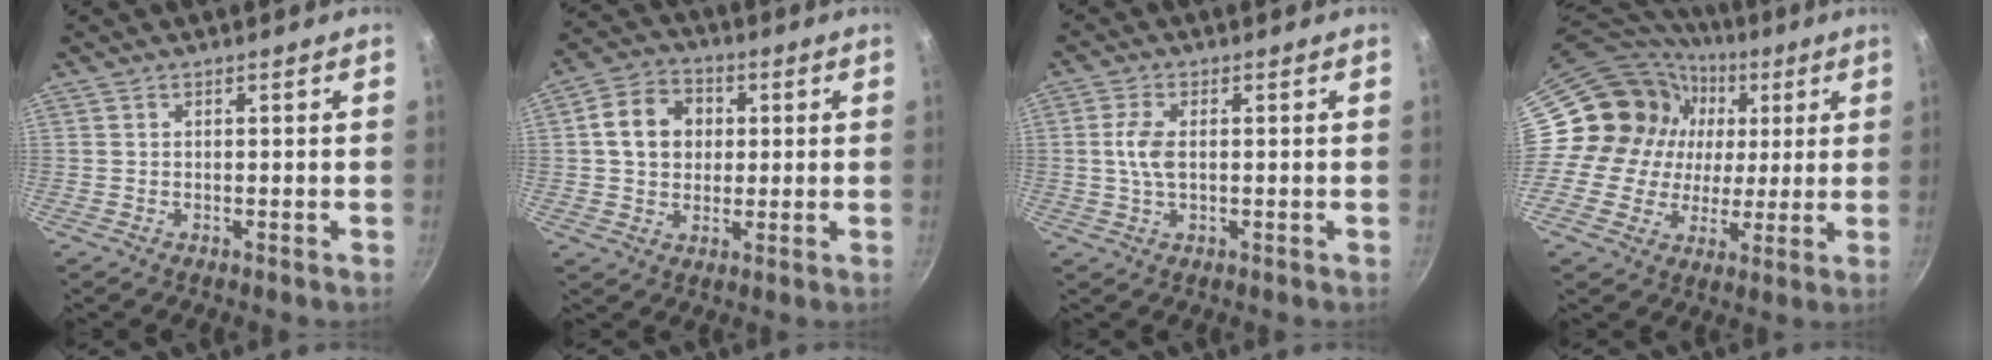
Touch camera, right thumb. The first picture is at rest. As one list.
[{"total": 10.2, "force": [1.7, 8.3, 5.7], "torque": [-0.076, 0.013, 0.018]}, {"total": 4.9, "force": [0.3, 2.6, 4.2], "torque": [-0.088, 0.005, 0.004]}, {"total": 19.8, "force": [3.7, 17.5, 8.4], "torque": [-0.131, 0.015, 0.056]}]